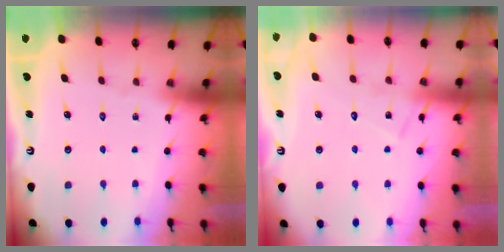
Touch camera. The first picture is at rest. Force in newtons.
{"total": 9.0, "press": 8.9, "slide": 0.5}